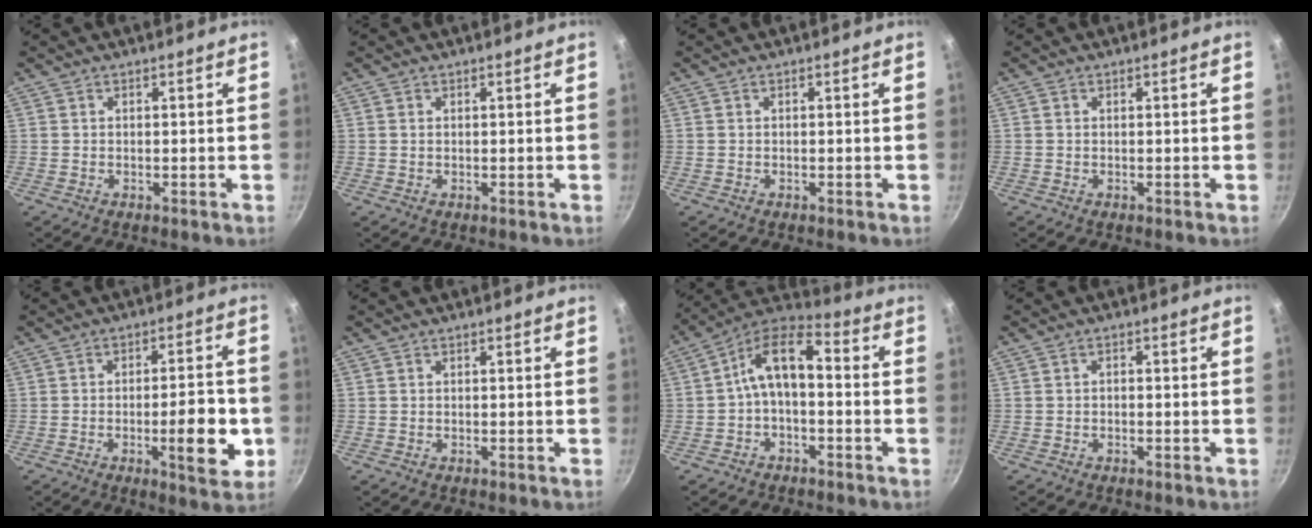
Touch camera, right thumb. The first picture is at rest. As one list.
[{"total": 0.0}, {"total": 0.0}, {"total": 0.0}, {"total": 11.2, "force": [-2.8, 3.5, 10.2], "torque": [-0.125, 0.011, -0.038]}, {"total": 0.0}, {"total": 10.4, "force": [-0.9, 5.3, 8.9], "torque": [-0.152, 0.047, -0.029]}, {"total": 0.8, "force": [-0.6, 0.4, 0.5], "torque": [-0.011, 0.006, -0.009]}]